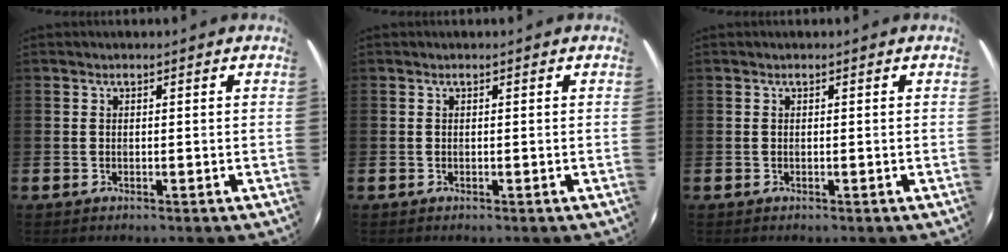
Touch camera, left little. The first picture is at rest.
{"total": 0.0}
{"total": 0.0}